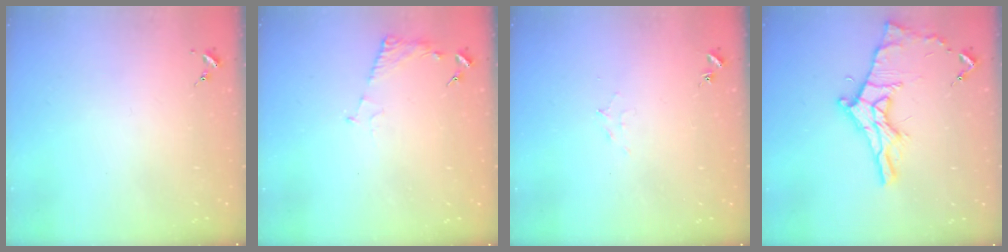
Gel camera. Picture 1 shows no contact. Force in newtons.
{"total": 5.1, "press": 5.1, "slide": 0.7}
{"total": 5.8, "press": 5.8, "slide": 0.6}
{"total": 15.2, "press": 15.2, "slide": 0.6}